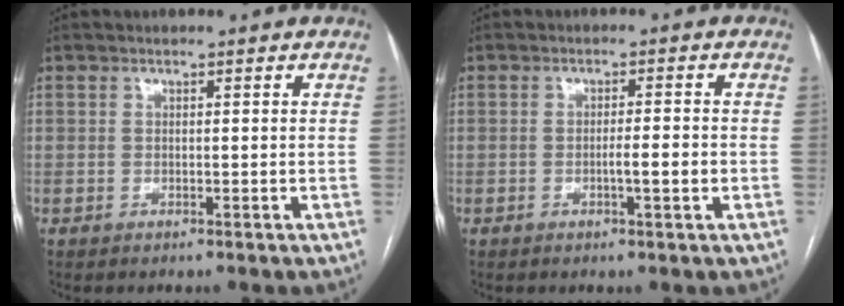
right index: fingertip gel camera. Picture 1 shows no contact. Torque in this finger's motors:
{"motor_torque": [0.58, -0.15, 0.37, 0.06]}